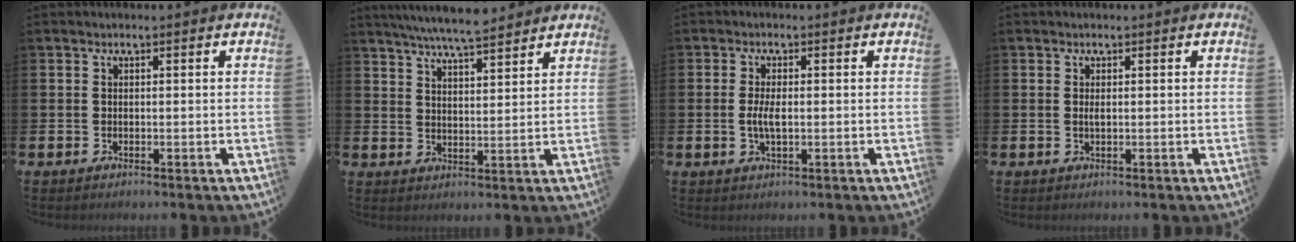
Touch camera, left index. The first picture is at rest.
{"total": 6.5, "force": [6.3, 0.2, 1.7], "torque": [-0.049, -0.029, 0.112]}
{"total": 3.1, "force": [-0.1, 1.2, 2.9], "torque": [-0.060, -0.002, -0.006]}
{"total": 0.7, "force": [0.2, 0.2, 0.6], "torque": [-0.012, 0.000, 0.002]}